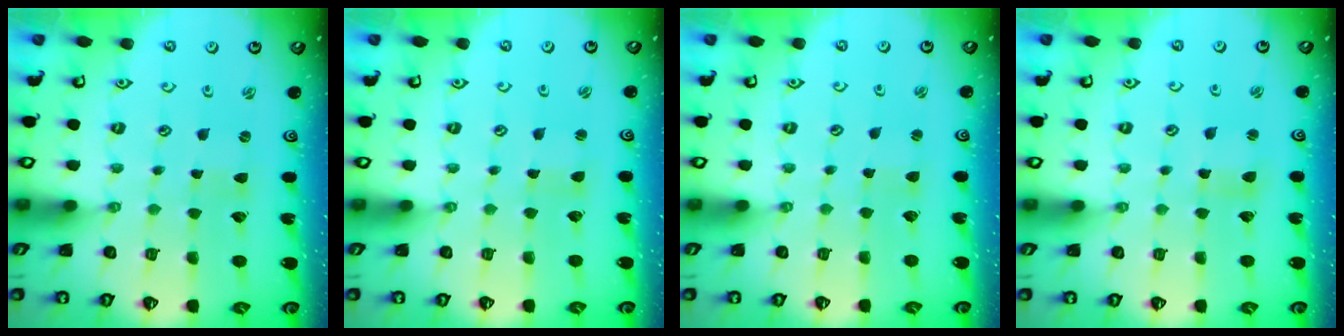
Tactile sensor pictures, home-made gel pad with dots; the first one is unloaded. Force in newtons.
{"total": 0.9, "press": 0.9, "slide": 0.1}
{"total": 1.6, "press": 1.6, "slide": 0.2}
{"total": 3.3, "press": 3.2, "slide": 0.3}